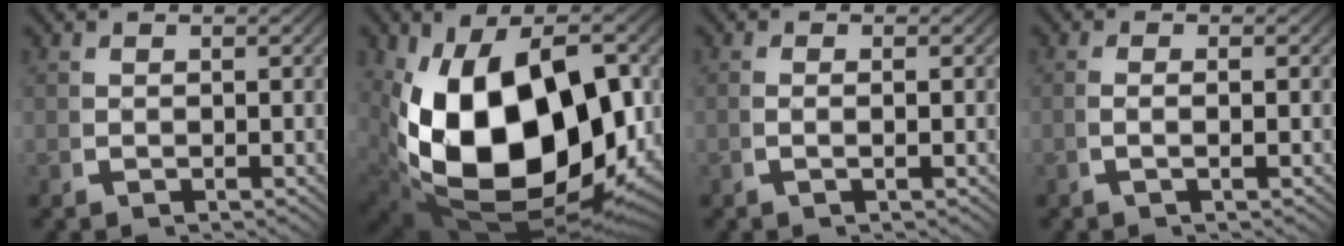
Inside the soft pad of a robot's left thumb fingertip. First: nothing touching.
{"total": 24.8, "force": [-2.0, 15.5, 19.3], "torque": [-0.386, -0.077, 0.014]}
{"total": 0.9, "force": [-0.1, -0.1, 0.9], "torque": [-0.023, 0.001, -0.002]}
{"total": 1.2, "force": [-0.1, -0.1, 1.2], "torque": [-0.032, 0.002, -0.002]}